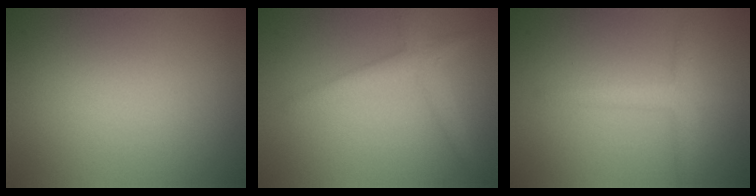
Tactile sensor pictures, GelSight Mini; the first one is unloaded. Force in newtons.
{"total": 2.6, "press": 2.6, "slide": 0.1}
{"total": 2.4, "press": 2.4, "slide": 0.1}